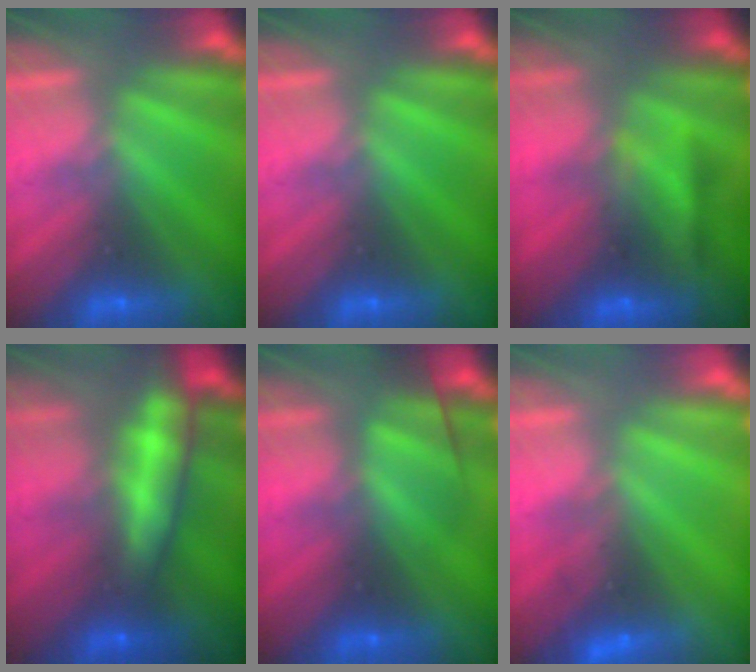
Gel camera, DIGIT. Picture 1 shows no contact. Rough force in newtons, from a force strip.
{"total": 0.0}
{"total": 7.5}
{"total": 6.5}
{"total": 2.9}
{"total": 2.3}